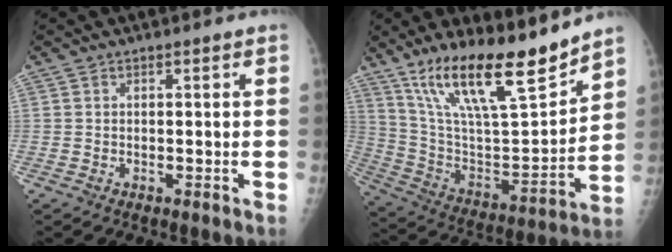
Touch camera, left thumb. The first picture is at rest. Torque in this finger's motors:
{"motor_torque": [1.07, 0.72, 1.46, -1.31, 0.15]}